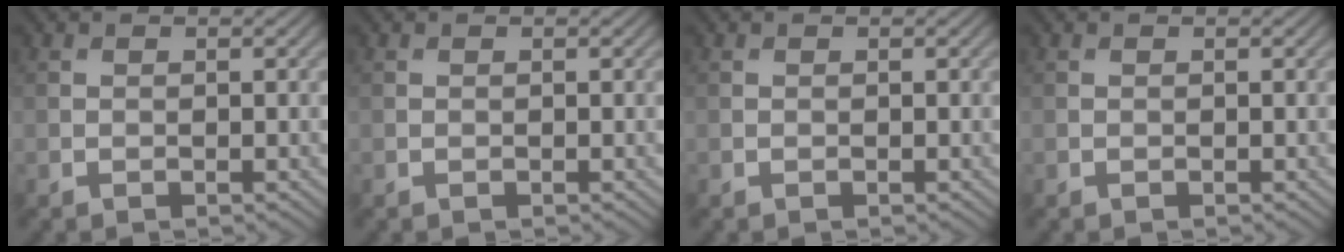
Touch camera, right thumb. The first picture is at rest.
{"total": 0.0}
{"total": 0.0}
{"total": 0.0}